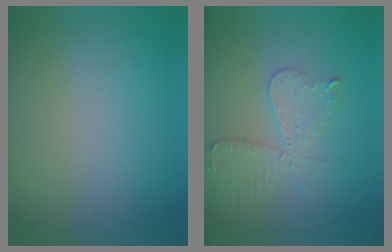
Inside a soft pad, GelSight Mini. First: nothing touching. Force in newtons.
{"total": 4.2, "press": 3.7, "slide": 2.1}